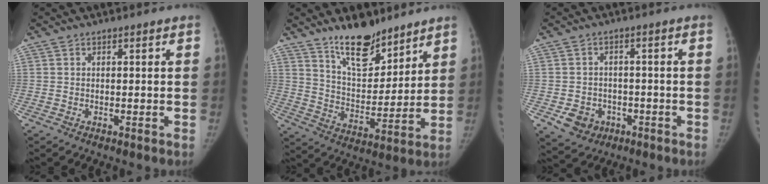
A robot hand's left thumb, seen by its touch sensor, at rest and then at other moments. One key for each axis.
{"total": 13.3, "fx": 10.4, "fy": 5.4, "fz": 6.4, "tx": -0.070, "ty": -0.081, "tz": 0.186}
{"total": 6.1, "fx": -2.3, "fy": 5.2, "fz": 2.1, "tx": -0.019, "ty": 0.013, "tz": -0.025}